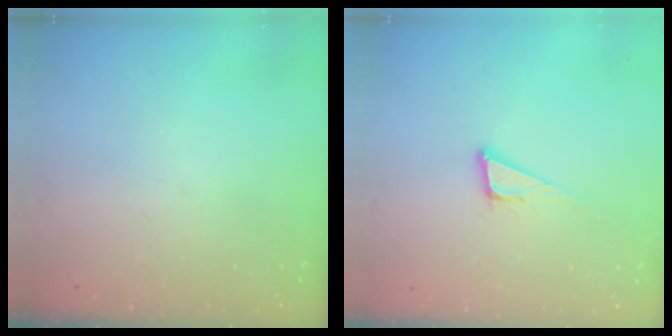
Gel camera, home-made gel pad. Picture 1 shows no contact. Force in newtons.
{"total": 7.2, "press": 6.8, "slide": 2.6}